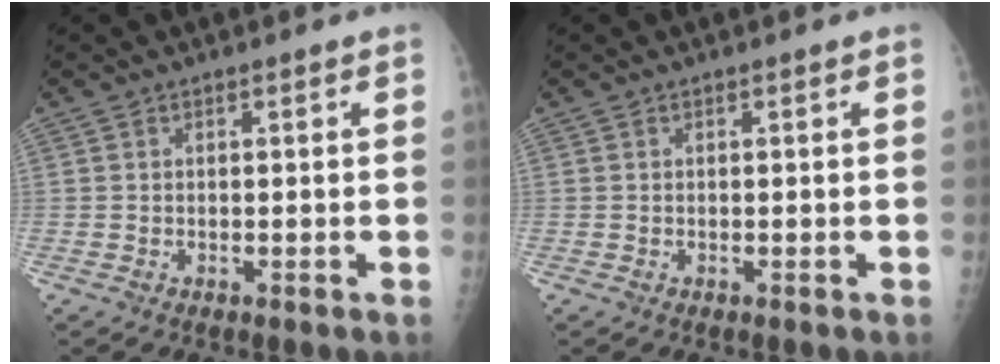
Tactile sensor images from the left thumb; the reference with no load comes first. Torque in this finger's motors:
{"motor_torque": [-0.07, -0.07, 0.02, 0.02, 0.00]}